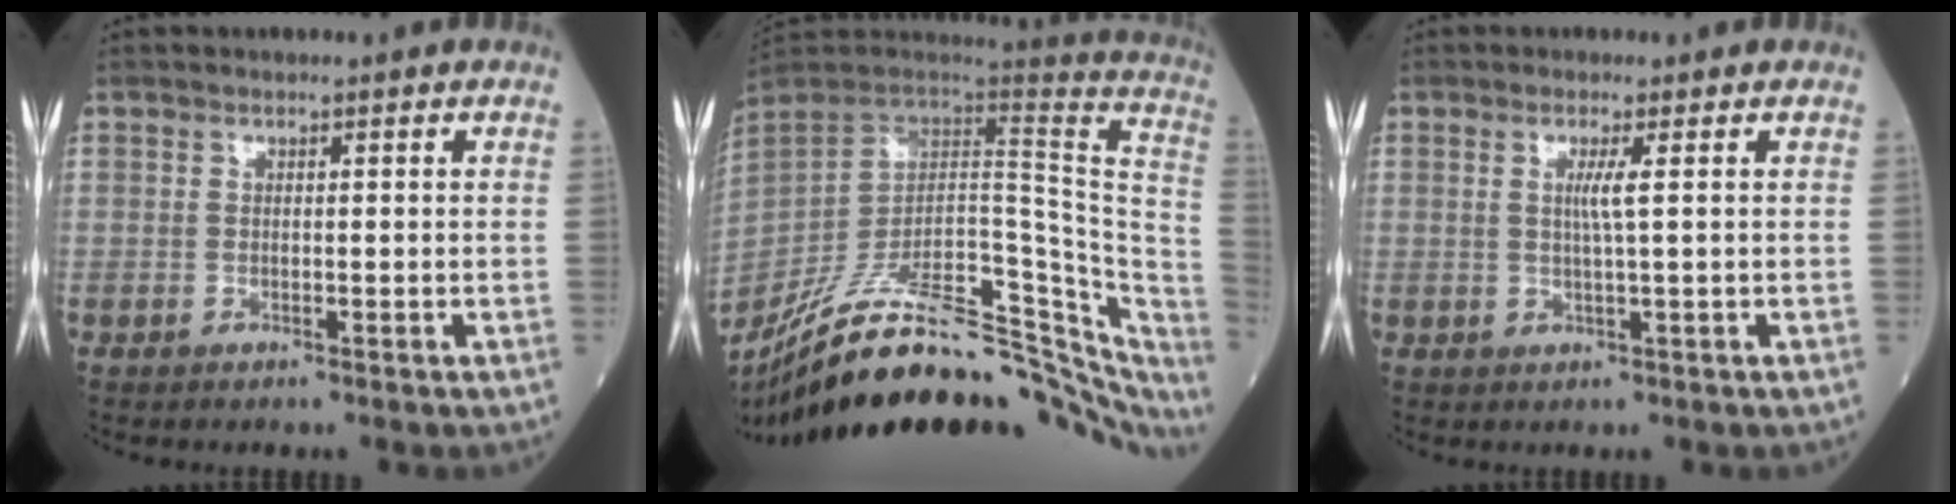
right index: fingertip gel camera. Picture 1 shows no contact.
{"total": 34.3, "force": [-26.2, 9.9, 19.9], "torque": [-0.245, -0.021, -0.369]}
{"total": 2.5, "force": [0.6, -0.5, 2.4], "torque": [-0.050, -0.003, 0.010]}